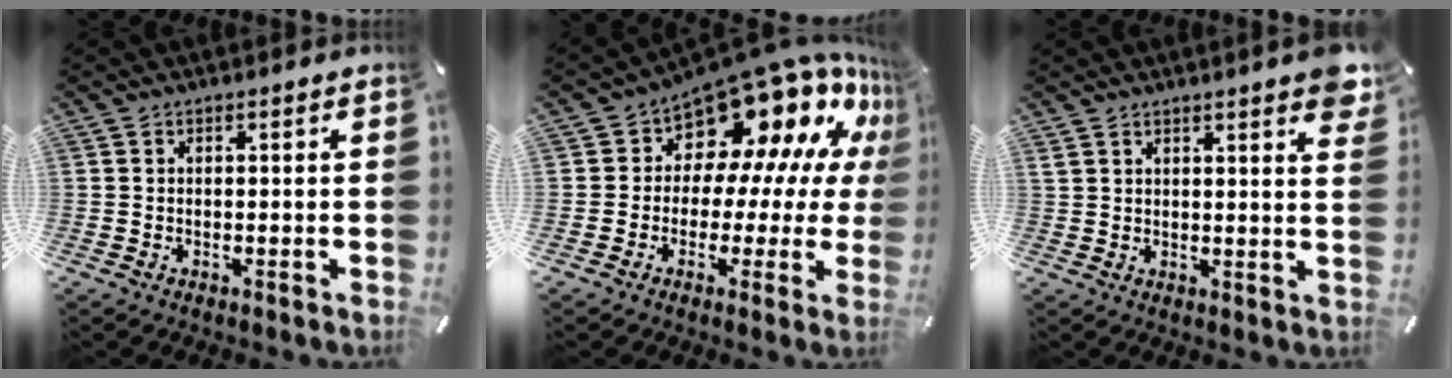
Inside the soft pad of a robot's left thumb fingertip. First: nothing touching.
{"total": 15.7, "force": [11.3, 8.4, 6.9], "torque": [-0.109, -0.107, 0.197]}
{"total": 4.6, "force": [3.5, 0.9, 2.8], "torque": [-0.040, -0.020, 0.060]}